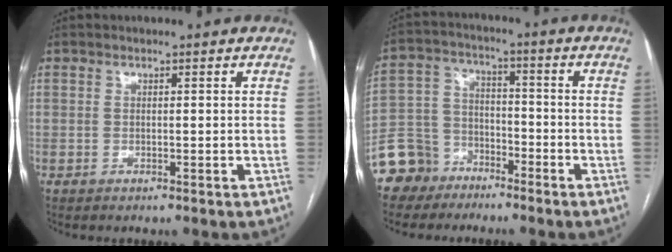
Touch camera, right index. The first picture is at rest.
{"total": 8.4, "force": [-6.1, 5.7, 0.2], "torque": [-0.010, 0.022, -0.121]}